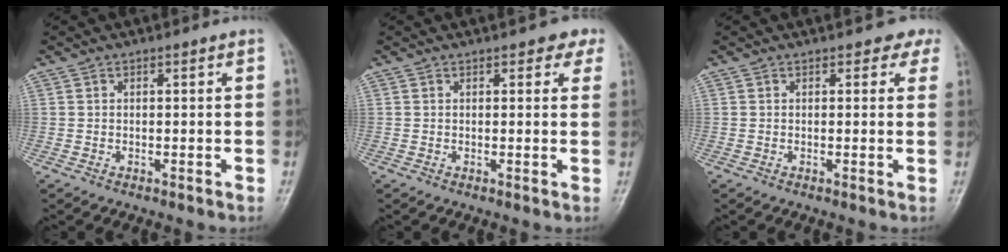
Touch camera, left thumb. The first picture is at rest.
{"total": 3.3, "force": [2.8, 1.7, 0.6], "torque": [0.024, -0.013, 0.016]}
{"total": 2.5, "force": [2.0, 1.4, 0.2], "torque": [0.023, -0.010, 0.004]}